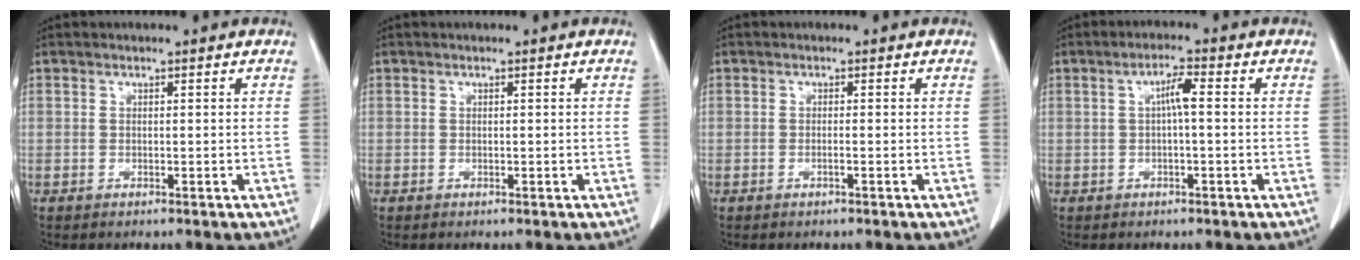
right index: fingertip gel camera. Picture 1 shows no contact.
{"total": 0.0}
{"total": 0.5, "force": [-0.2, -0.1, 0.5], "torque": [-0.007, 0.003, -0.003]}
{"total": 3.0, "force": [0.2, 0.3, 3.0], "torque": [-0.056, 0.006, 0.005]}